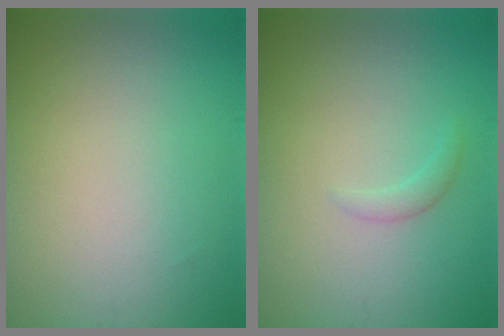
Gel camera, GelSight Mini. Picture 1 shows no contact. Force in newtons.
{"total": 1.0, "press": 0.9, "slide": 0.2}